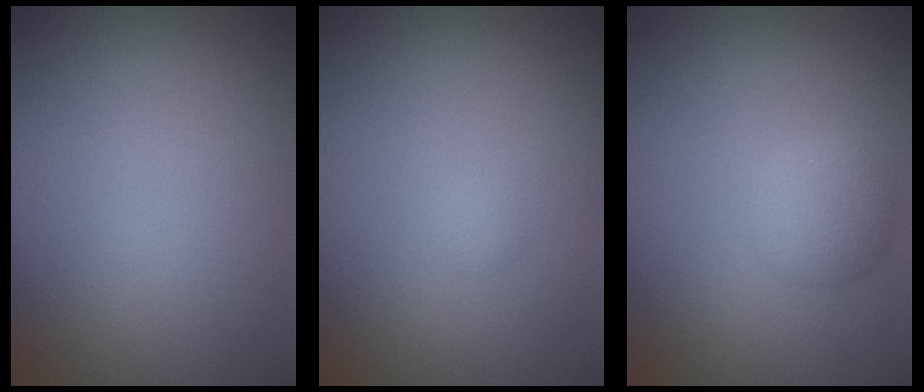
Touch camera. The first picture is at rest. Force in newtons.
{"total": 0.6, "press": 0.6, "slide": 0.0}
{"total": 2.7, "press": 2.6, "slide": 0.2}